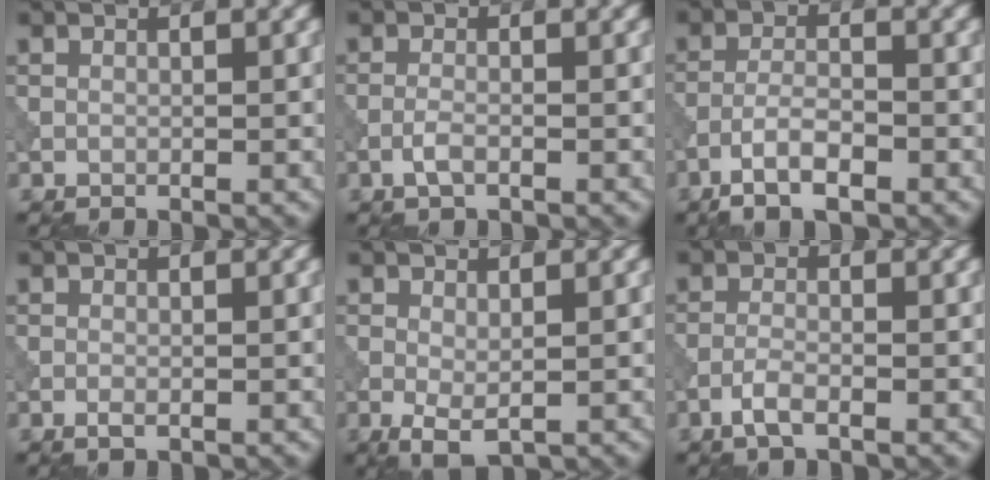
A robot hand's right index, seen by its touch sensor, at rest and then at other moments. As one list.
[{"total": 1.5, "force": [-0.8, 0.4, 1.1], "torque": [-0.027, 0.001, -0.021]}, {"total": 4.2, "force": [-2.6, 1.3, 3.0], "torque": [-0.058, 0.002, -0.054]}, {"total": 0.8, "force": [-0.4, 0.3, 0.6], "torque": [-0.015, -0.002, -0.008]}, {"total": 2.2, "force": [-0.4, 0.9, 2.0], "torque": [-0.042, -0.010, -0.006]}, {"total": 2.0, "force": [-1.2, 0.6, 1.5], "torque": [-0.033, 0.003, -0.029]}]